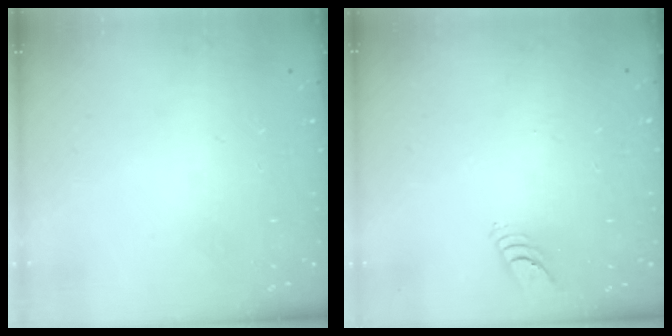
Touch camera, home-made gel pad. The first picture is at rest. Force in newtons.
{"total": 4.7, "press": 4.6, "slide": 0.4}